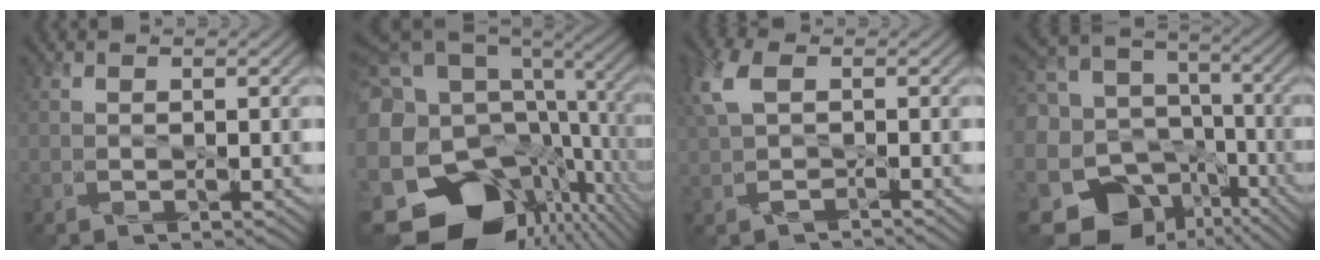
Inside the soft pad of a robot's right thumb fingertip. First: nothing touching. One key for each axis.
{"total": 23.8, "fx": -4.3, "fy": 19.3, "fz": 13.3, "tx": -0.287, "ty": -0.017, "tz": -0.089}
{"total": 4.1, "fx": 0.7, "fy": 2.2, "fz": 3.3, "tx": -0.087, "ty": 0.014, "tz": 0.009}
{"total": 18.0, "fx": -6.7, "fy": 15.1, "fz": 7.1, "tx": -0.179, "ty": -0.025, "tz": -0.112}